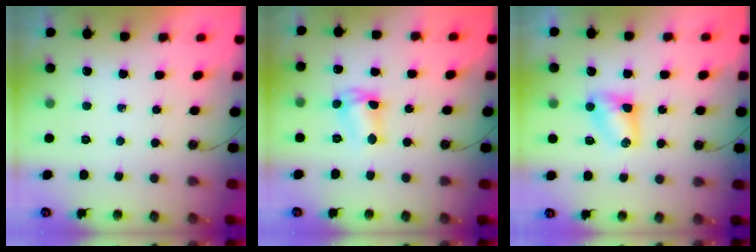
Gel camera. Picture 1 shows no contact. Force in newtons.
{"total": 7.9, "press": 7.8, "slide": 0.6}
{"total": 4.8, "press": 4.7, "slide": 0.4}